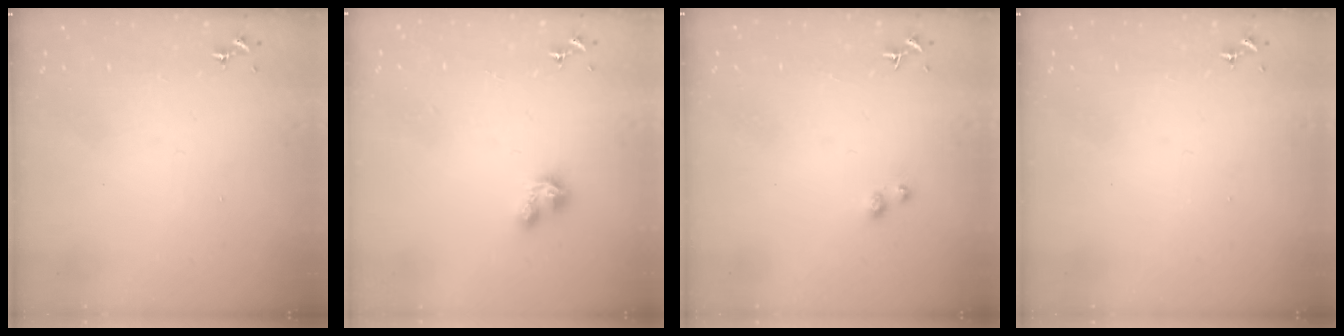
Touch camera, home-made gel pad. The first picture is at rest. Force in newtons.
{"total": 3.3, "press": 3.3, "slide": 0.4}
{"total": 2.9, "press": 2.9, "slide": 0.2}
{"total": 0.0}